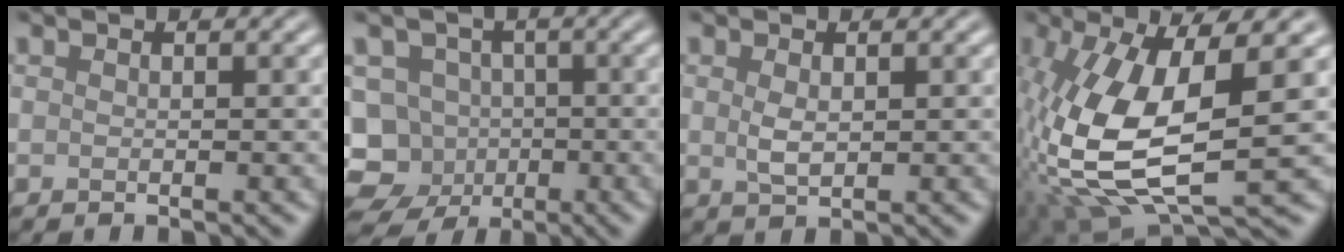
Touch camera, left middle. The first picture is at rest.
{"total": 10.2, "force": [-4.5, 8.8, 2.4], "torque": [-0.034, 0.000, -0.093]}
{"total": 1.7, "force": [0.2, 0.8, 1.4], "torque": [-0.038, -0.003, 0.009]}
{"total": 11.7, "force": [-1.2, 4.6, 10.7], "torque": [-0.245, -0.011, -0.018]}